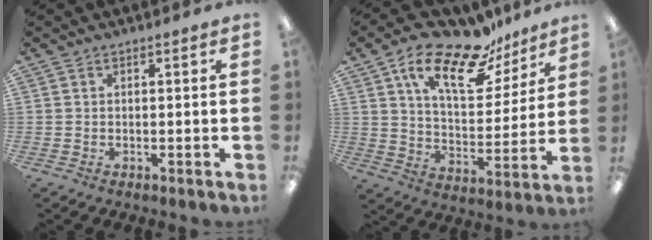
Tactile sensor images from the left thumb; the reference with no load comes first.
{"total": 20.0, "force": [13.3, 8.4, 12.4], "torque": [-0.210, -0.074, 0.226]}